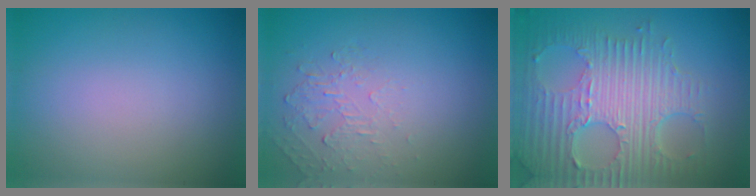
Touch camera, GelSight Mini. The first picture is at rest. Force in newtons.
{"total": 1.9, "press": 0.5, "slide": 1.9}
{"total": 8.1, "press": 5.8, "slide": 5.7}